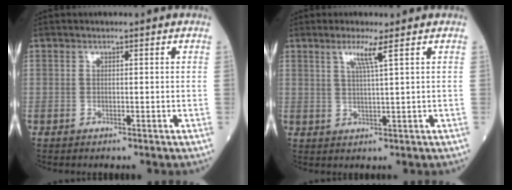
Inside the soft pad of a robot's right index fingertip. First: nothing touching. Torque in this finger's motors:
{"motor_torque": [0.35, 0.29, 0.25, 0.06]}